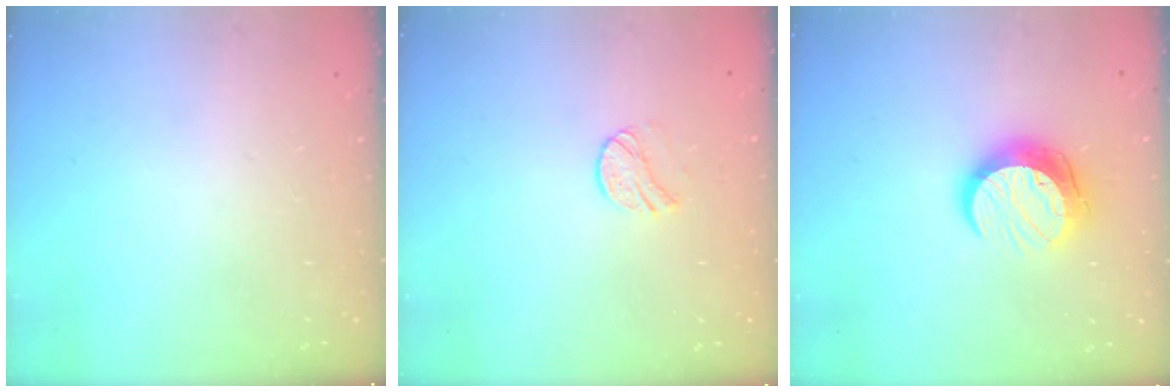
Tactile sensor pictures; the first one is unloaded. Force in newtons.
{"total": 8.8, "press": 8.8, "slide": 0.5}
{"total": 12.1, "press": 12.0, "slide": 0.7}